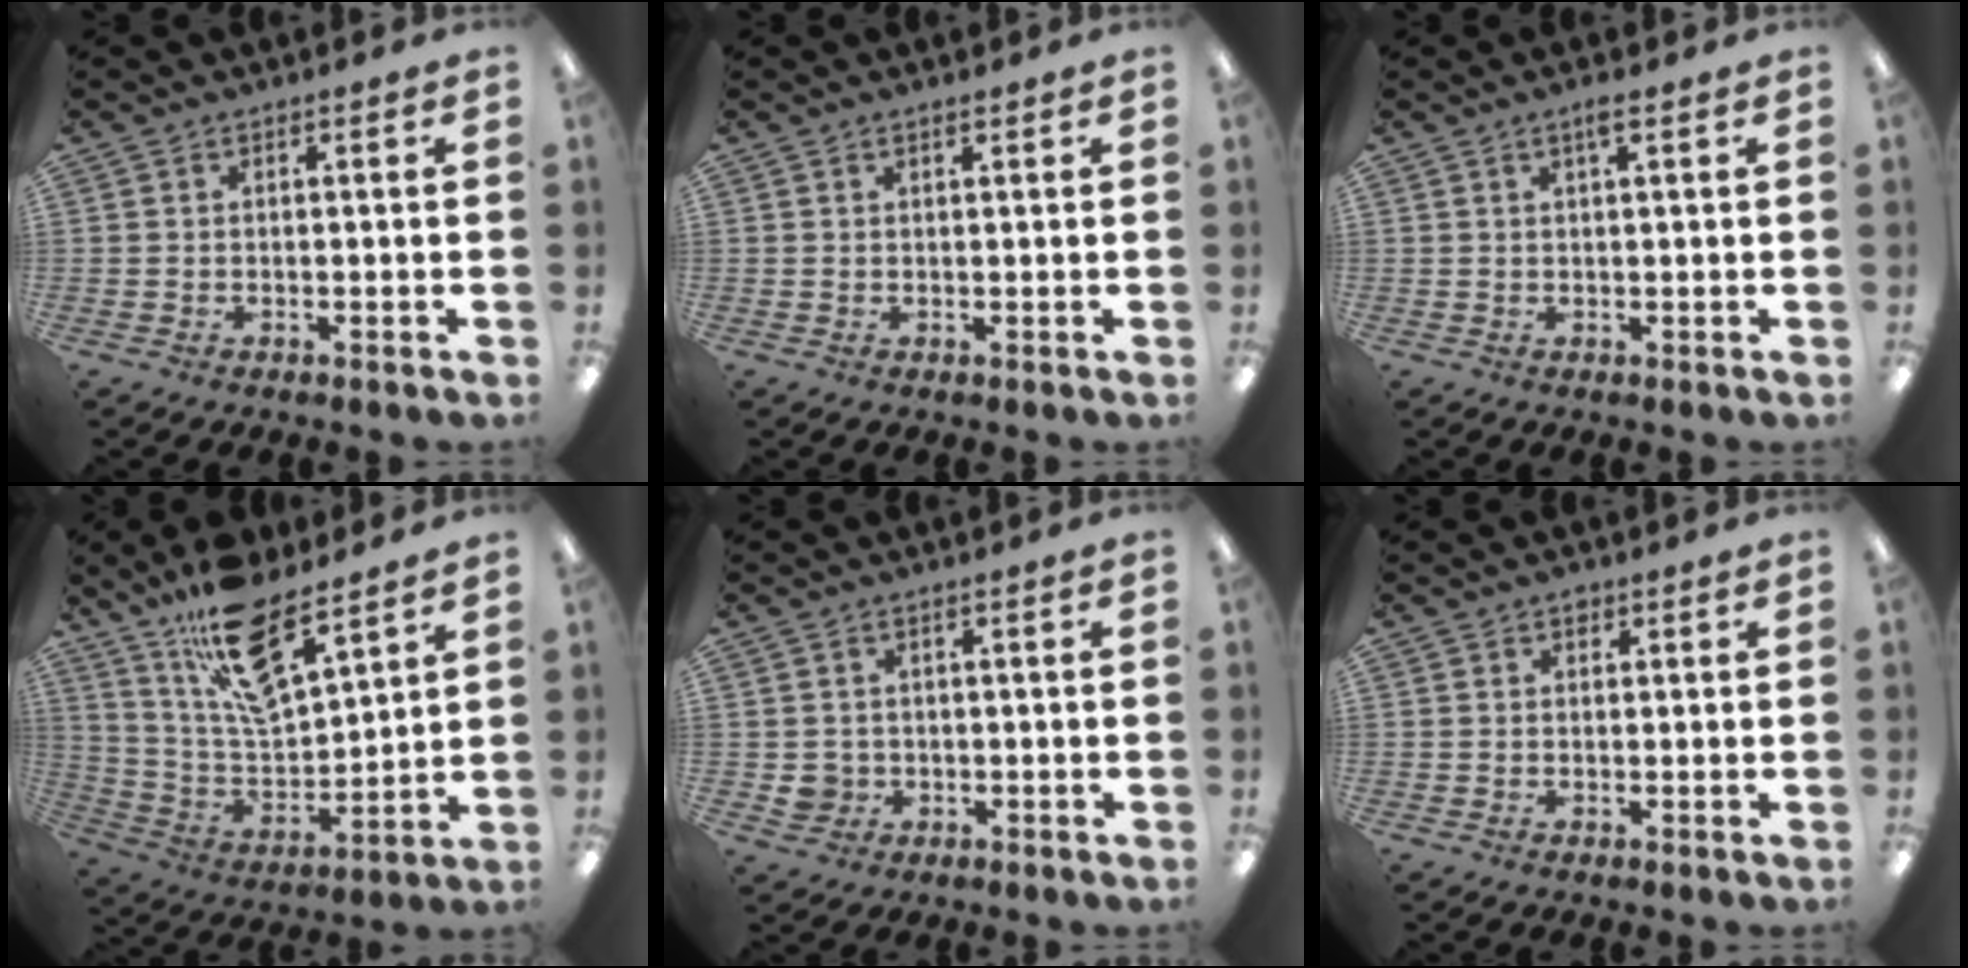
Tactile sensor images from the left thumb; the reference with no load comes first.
{"total": 0.8, "force": [0.7, 0.1, 0.5], "torque": [-0.010, 0.000, 0.012]}
{"total": 2.2, "force": [1.3, 0.2, 1.7], "torque": [-0.030, 0.000, 0.020]}
{"total": 16.8, "force": [12.1, 6.2, 9.8], "torque": [-0.175, -0.068, 0.211]}
{"total": 3.1, "force": [-0.3, 3.0, 0.8], "torque": [-0.007, 0.002, -0.006]}
{"total": 1.1, "force": [0.6, 0.7, 0.5], "torque": [-0.003, -0.001, 0.009]}